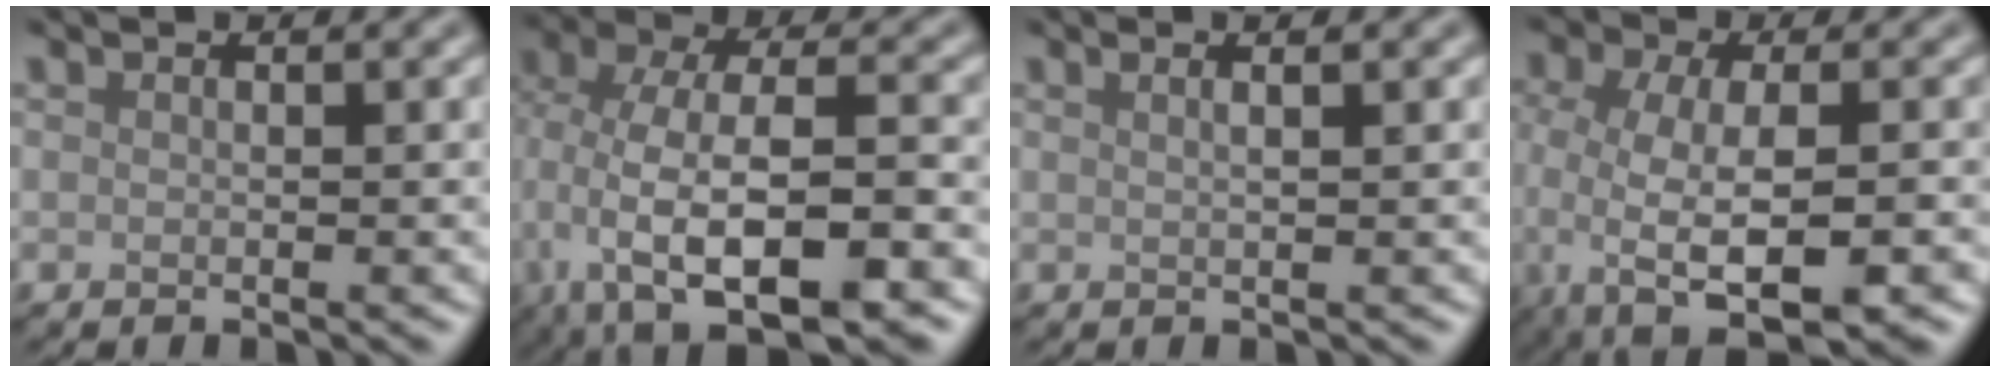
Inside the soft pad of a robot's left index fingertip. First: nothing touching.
{"total": 11.7, "force": [-3.3, 5.7, 9.7], "torque": [-0.183, -0.004, -0.043]}
{"total": 2.2, "force": [1.2, 0.9, 1.6], "torque": [-0.005, 0.001, -0.006]}
{"total": 8.7, "force": [-3.0, 4.3, 6.9], "torque": [-0.132, -0.033, -0.042]}